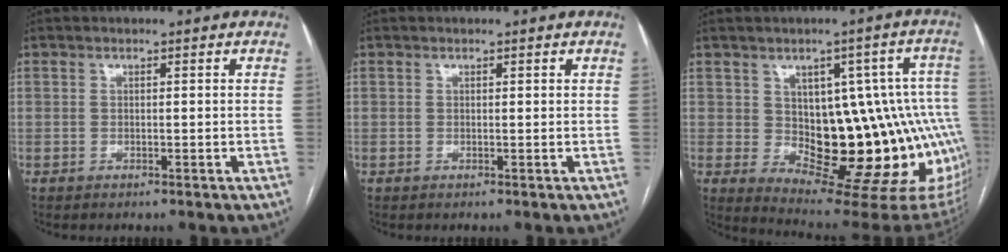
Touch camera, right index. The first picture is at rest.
{"total": 0.0}
{"total": 19.5, "force": [-1.4, 7.7, 17.9], "torque": [-0.149, 0.028, 0.005]}